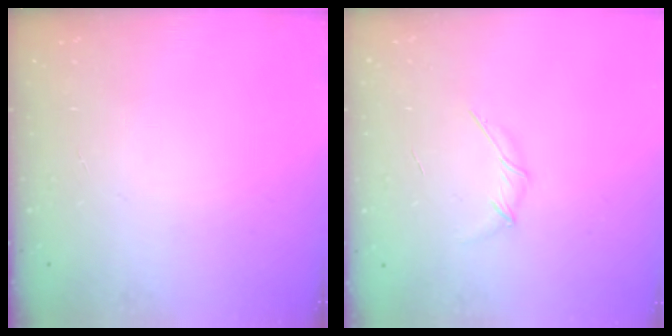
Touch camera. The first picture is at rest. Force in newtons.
{"total": 3.1, "press": 3.0, "slide": 0.8}